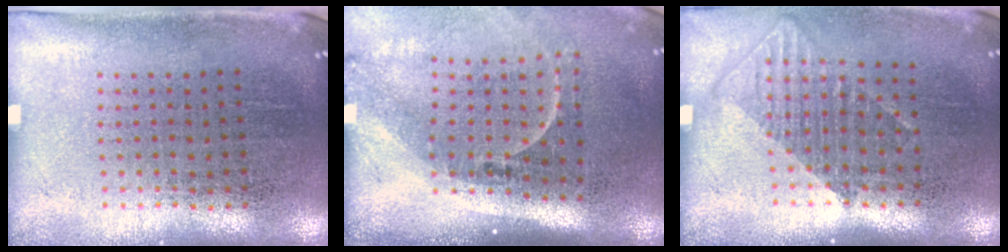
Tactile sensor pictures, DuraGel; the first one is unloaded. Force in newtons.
{"total": 2.2, "press": 1.6, "slide": 1.6}
{"total": 1.2, "press": 1.0, "slide": 0.8}